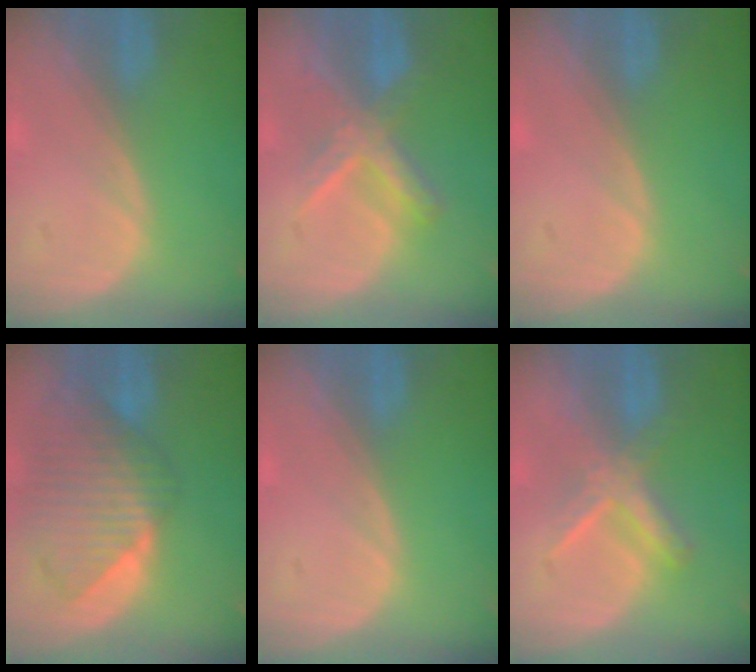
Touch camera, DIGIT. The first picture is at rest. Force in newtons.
{"total": 6.6, "press": 6.3, "slide": 1.9}
{"total": 0.0}
{"total": 10.1, "press": 8.8, "slide": 5.0}
{"total": 0.0}
{"total": 5.5, "press": 5.5, "slide": 0.7}